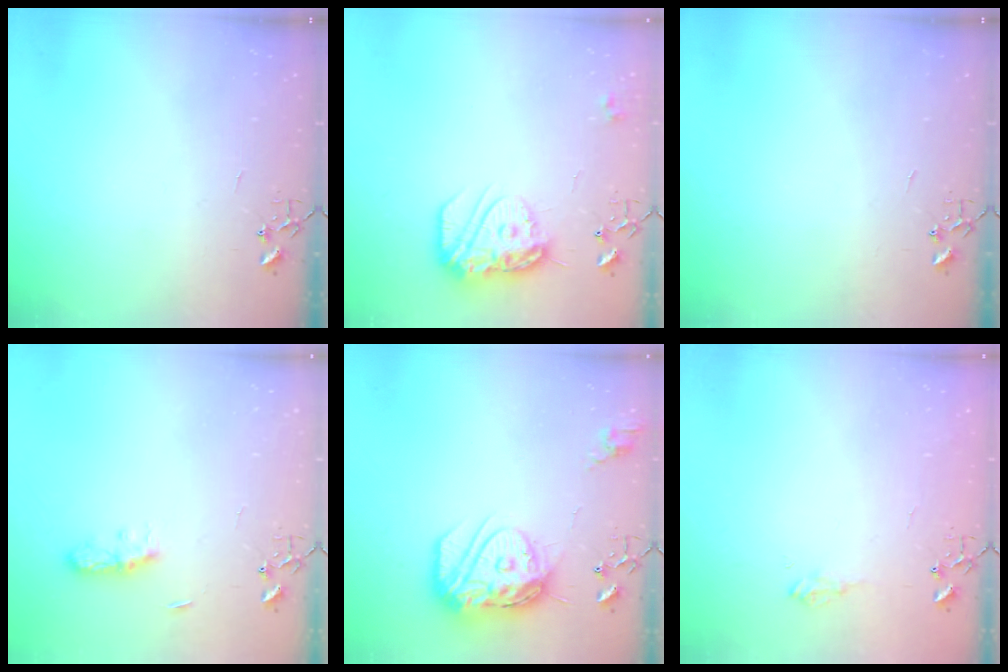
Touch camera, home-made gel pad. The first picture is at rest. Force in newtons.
{"total": 15.2, "press": 15.1, "slide": 1.4}
{"total": 0.0}
{"total": 6.3, "press": 6.3, "slide": 0.6}
{"total": 19.4, "press": 19.4, "slide": 1.7}
{"total": 7.4, "press": 7.4, "slide": 0.9}